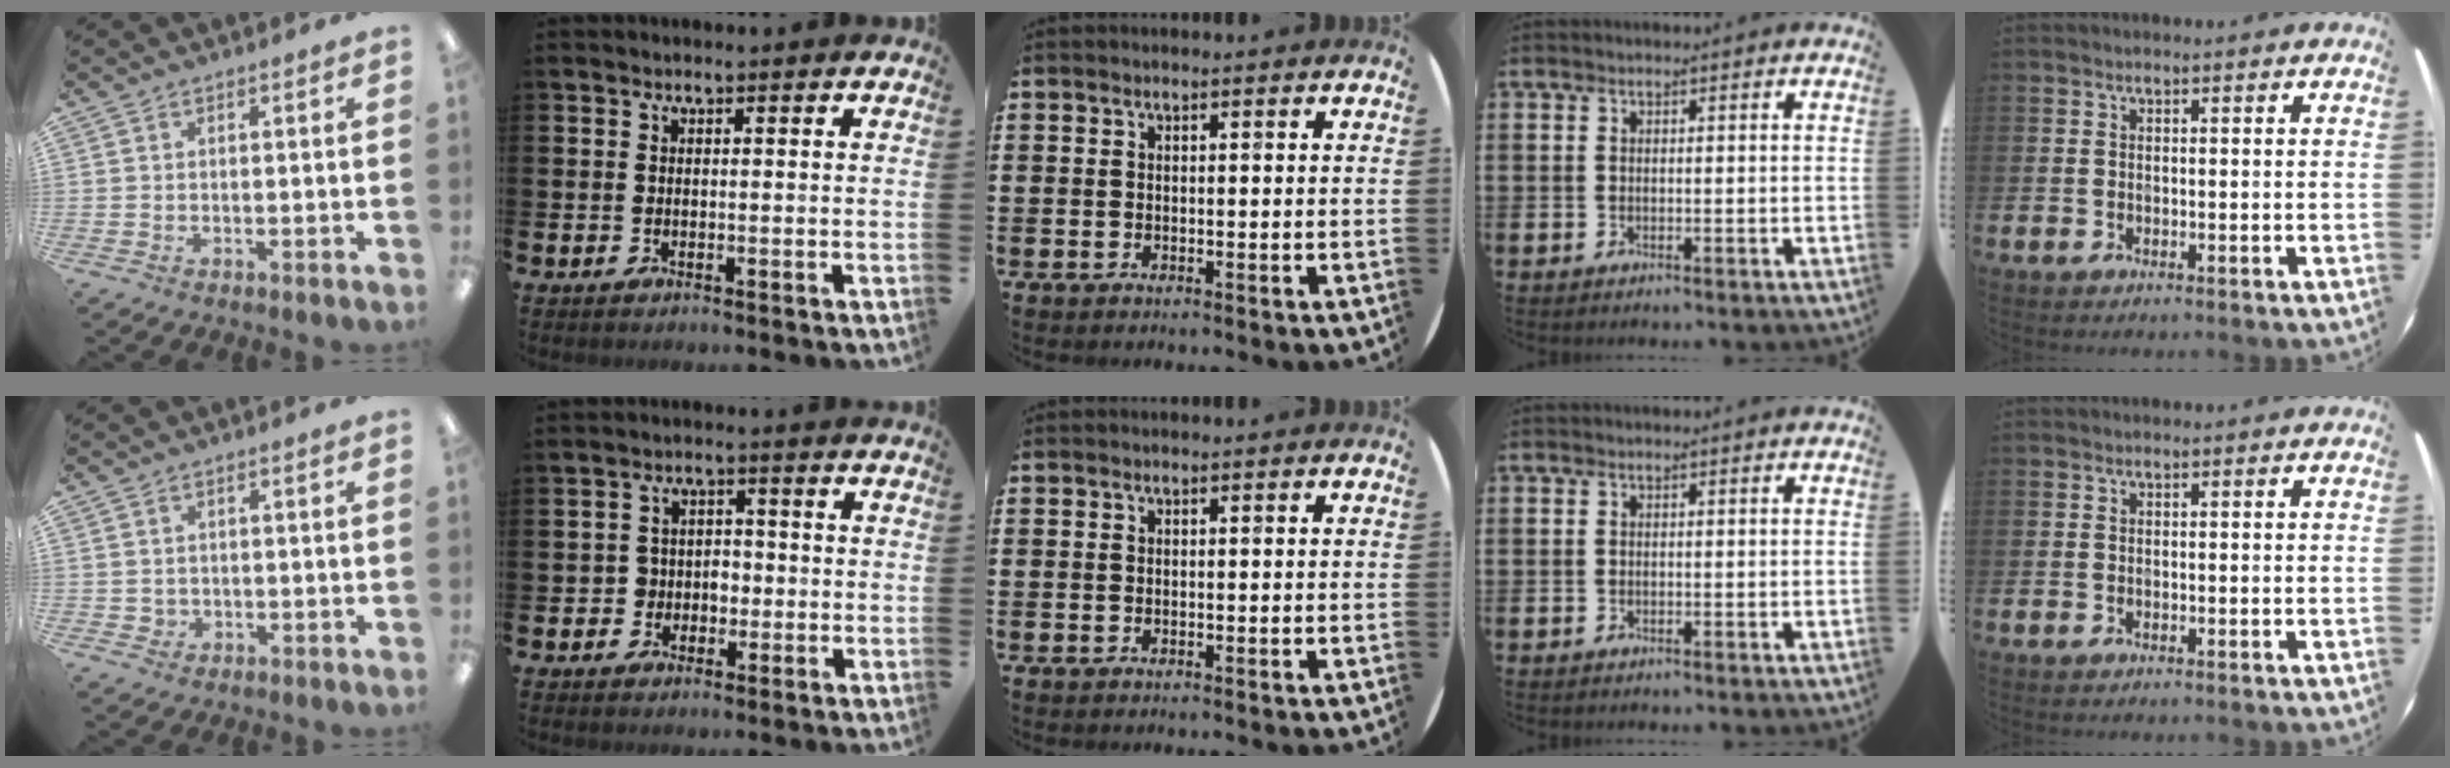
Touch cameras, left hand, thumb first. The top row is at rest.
{"thumb": {"total": 1.8, "force": [0.2, 1.7, 0.4], "torque": [-0.010, 0.003, 0.002]}, "index": {"total": 2.9, "force": [-0.9, 2.7, 0.5], "torque": [-0.021, 0.008, -0.025]}}